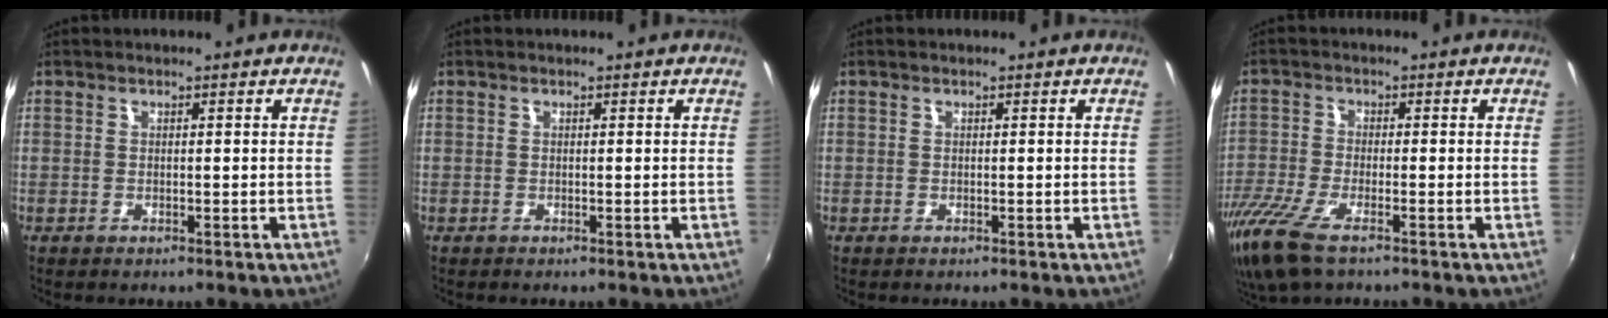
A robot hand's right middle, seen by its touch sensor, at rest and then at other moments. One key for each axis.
{"total": 0.0}
{"total": 0.0}
{"total": 10.7, "fx": -7.2, "fy": 3.1, "fz": 7.4, "tx": -0.177, "ty": -0.040, "tz": -0.142}